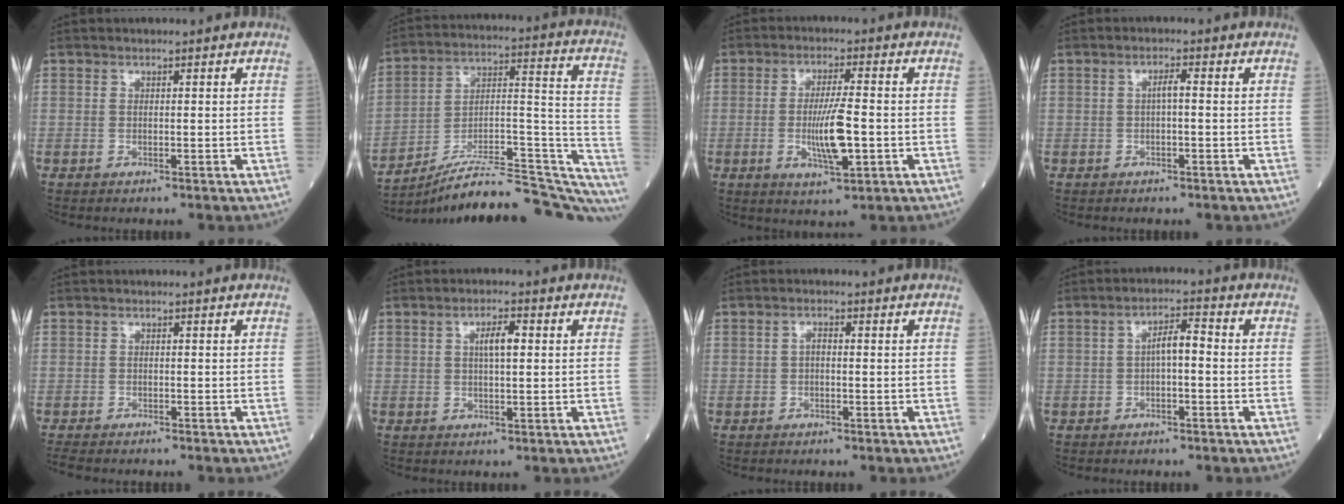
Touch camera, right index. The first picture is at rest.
{"total": 28.0, "force": [-25.4, 2.7, 11.6], "torque": [-0.105, 0.028, -0.368]}
{"total": 7.6, "force": [-1.4, 1.1, 7.4], "torque": [-0.136, -0.007, -0.025]}
{"total": 1.6, "force": [-0.1, 0.2, 1.6], "torque": [-0.027, 0.005, -0.002]}
{"total": 3.1, "force": [-2.8, 0.8, 1.1], "torque": [-0.018, -0.008, -0.044]}
{"total": 3.6, "force": [0.8, 0.8, 3.4], "torque": [-0.059, 0.004, 0.014]}
{"total": 1.2, "force": [-0.1, 0.5, 1.1], "torque": [-0.017, 0.004, -0.004]}
{"total": 3.6, "force": [-0.3, 1.0, 3.4], "torque": [-0.054, 0.015, -0.007]}